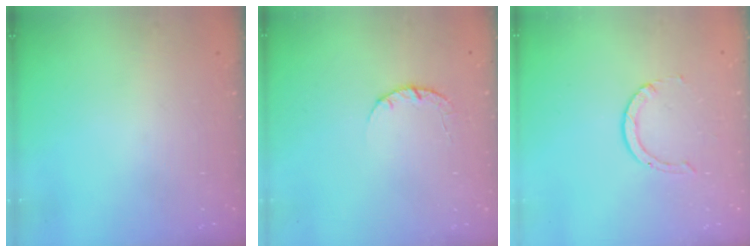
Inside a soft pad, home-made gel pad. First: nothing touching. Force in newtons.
{"total": 3.4, "press": 3.4, "slide": 0.4}
{"total": 2.0, "press": 2.0, "slide": 0.2}